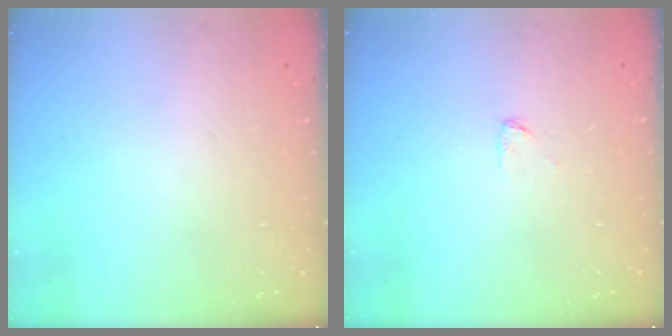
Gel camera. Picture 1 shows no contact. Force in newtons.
{"total": 2.6, "press": 2.6, "slide": 0.2}